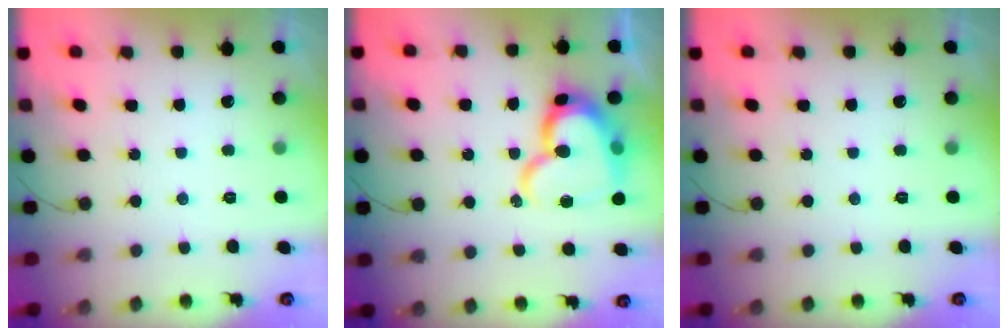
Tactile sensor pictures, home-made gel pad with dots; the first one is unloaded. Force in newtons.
{"total": 17.9, "press": 17.8, "slide": 1.3}
{"total": 0.0}